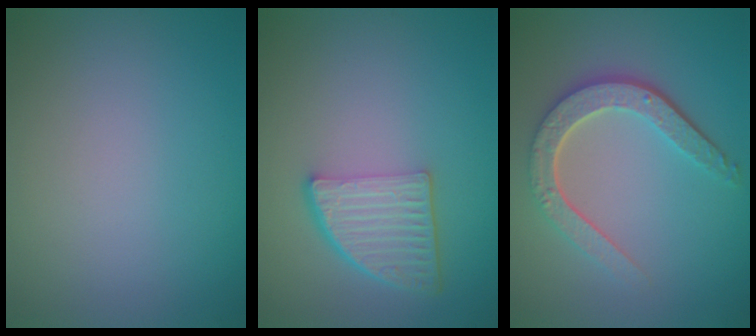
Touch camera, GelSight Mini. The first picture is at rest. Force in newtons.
{"total": 5.1, "press": 3.7, "slide": 3.5}
{"total": 4.7, "press": 3.6, "slide": 3.0}